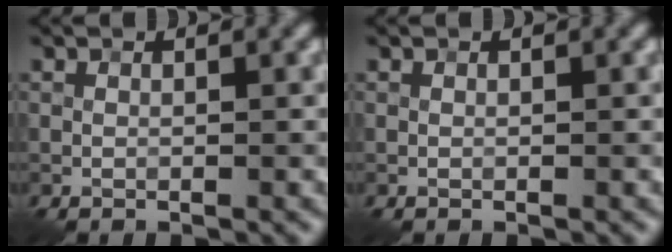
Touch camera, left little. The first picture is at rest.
{"total": 0.0}